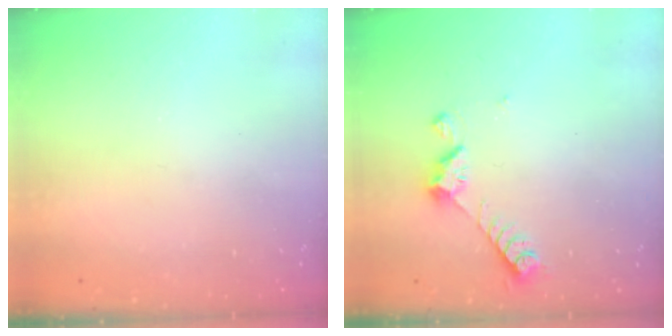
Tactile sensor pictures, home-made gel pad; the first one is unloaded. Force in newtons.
{"total": 7.2, "press": 7.2, "slide": 0.5}